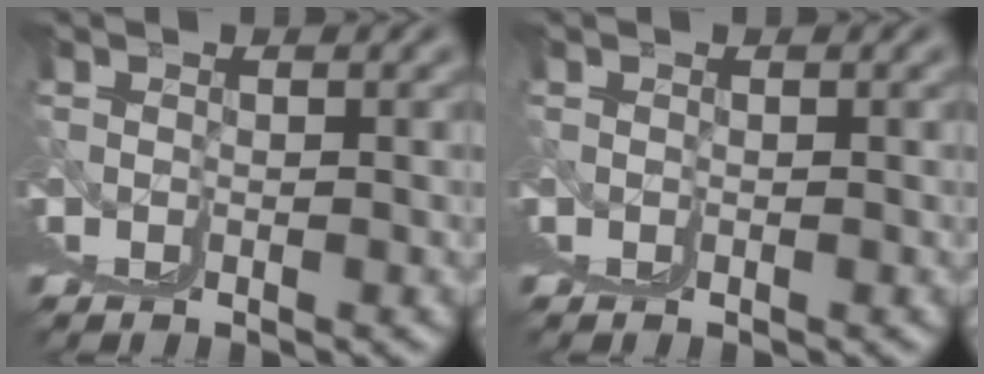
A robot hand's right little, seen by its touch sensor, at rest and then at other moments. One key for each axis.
{"total": 0.0}